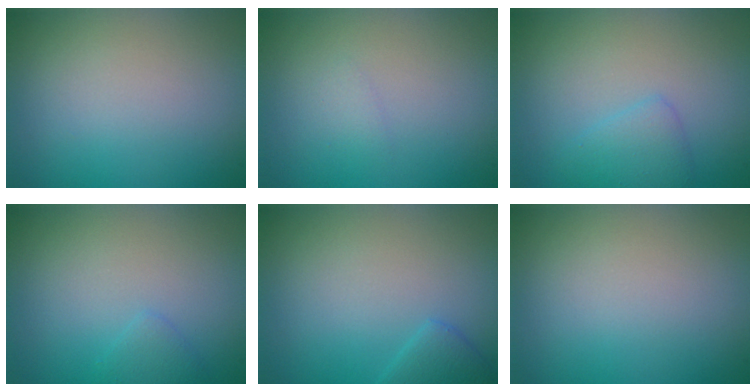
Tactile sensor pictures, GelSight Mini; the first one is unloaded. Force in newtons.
{"total": 0.6, "press": 0.6, "slide": 0.0}
{"total": 1.8, "press": 1.8, "slide": 0.1}
{"total": 1.0, "press": 1.0, "slide": 0.1}
{"total": 1.8, "press": 1.8, "slide": 0.2}
{"total": 0.0}